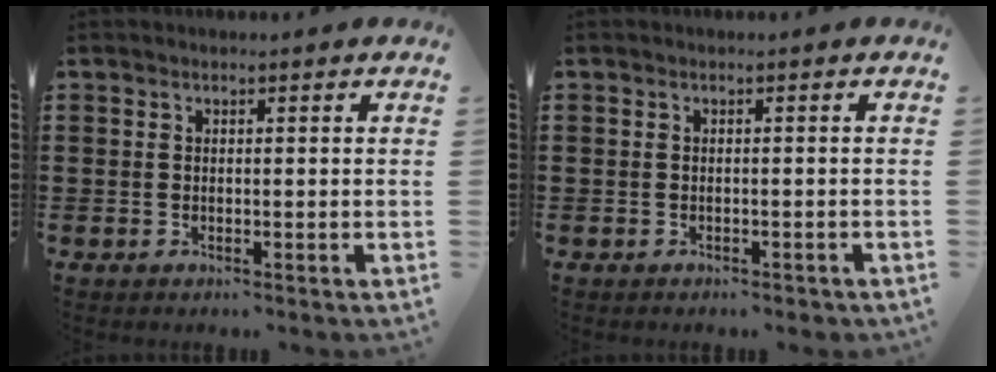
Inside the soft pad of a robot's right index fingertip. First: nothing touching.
{"total": 0.6, "force": [-0.5, 0.2, 0.3], "torque": [-0.008, -0.005, -0.009]}